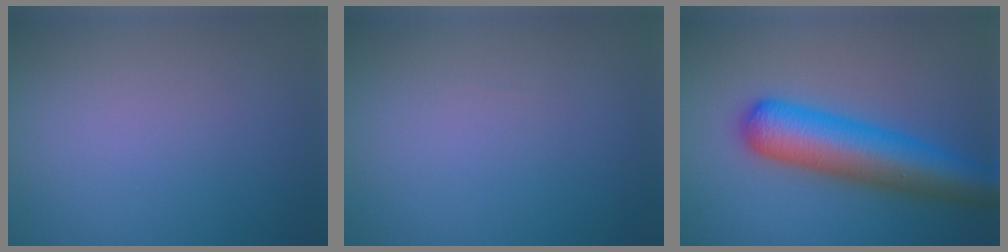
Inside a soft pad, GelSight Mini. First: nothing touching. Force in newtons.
{"total": 0.0}
{"total": 8.2, "press": 8.1, "slide": 0.3}